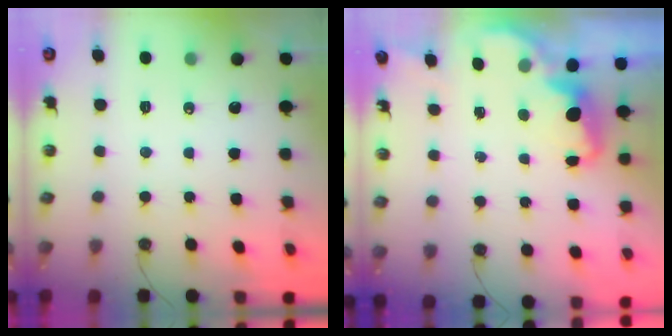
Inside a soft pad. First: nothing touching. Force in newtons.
{"total": 2.3, "press": 2.3, "slide": 0.5}